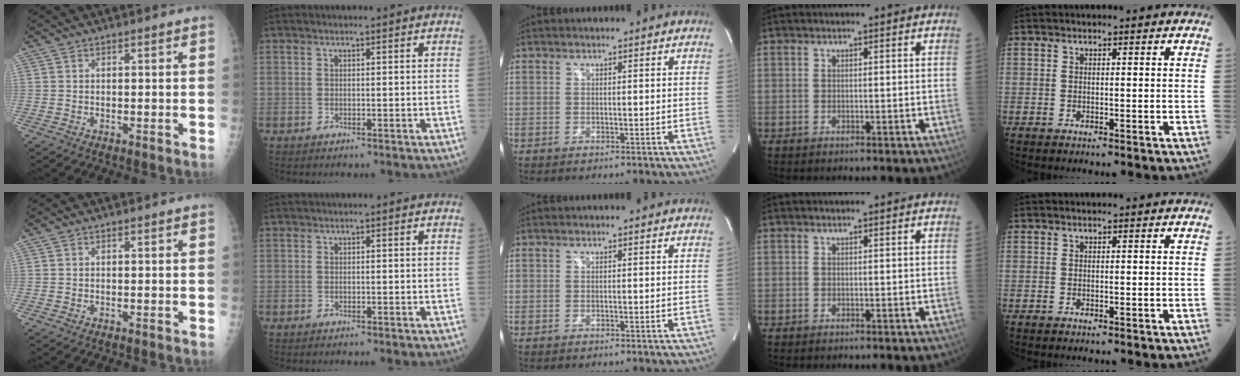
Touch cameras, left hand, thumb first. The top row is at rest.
{}